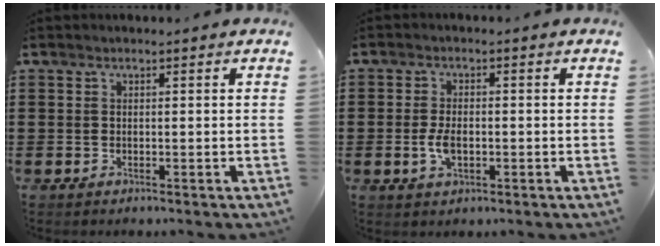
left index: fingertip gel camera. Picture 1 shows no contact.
{"total": 3.9, "force": [-0.7, 1.9, 3.3], "torque": [-0.074, -0.001, -0.015]}